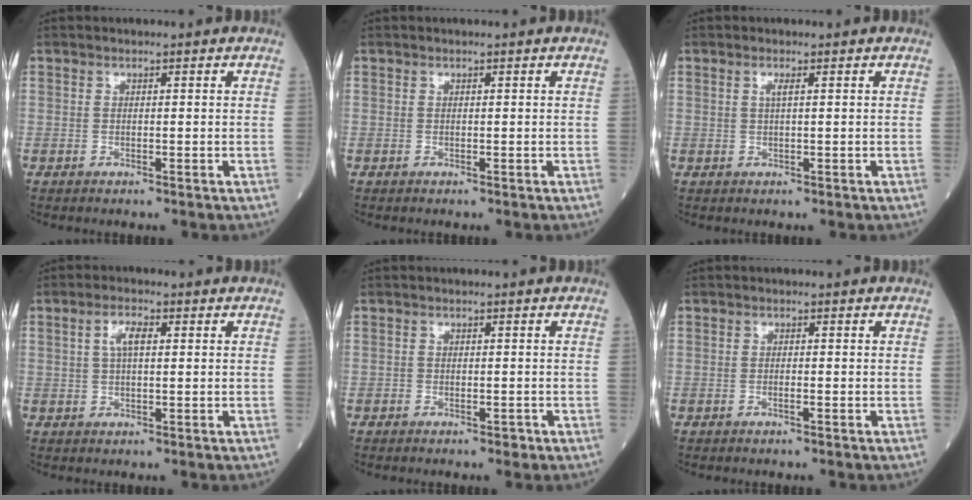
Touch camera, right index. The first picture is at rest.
{"total": 0.0}
{"total": 1.0, "force": [0.3, -0.1, 0.9], "torque": [-0.023, 0.001, 0.006]}
{"total": 3.3, "force": [0.9, 1.0, 3.0], "torque": [-0.062, 0.008, 0.018]}
{"total": 1.0, "force": [-0.7, 0.6, 0.5], "torque": [-0.003, 0.002, -0.010]}
{"total": 0.6, "force": [-0.3, 0.0, 0.4], "torque": [-0.007, 0.002, -0.008]}